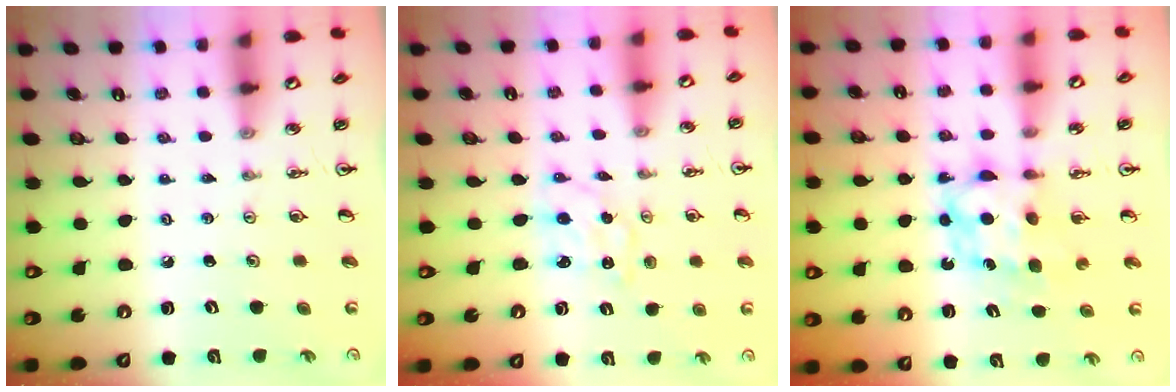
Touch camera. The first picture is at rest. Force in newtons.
{"total": 2.0, "press": 2.0, "slide": 0.2}
{"total": 6.2, "press": 6.2, "slide": 0.2}